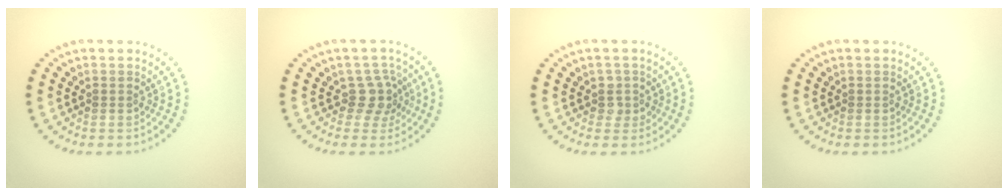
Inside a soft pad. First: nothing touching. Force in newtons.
{"total": 2.5, "press": 1.9, "slide": 1.6}
{"total": 1.5, "press": 1.2, "slide": 0.9}
{"total": 0.0}